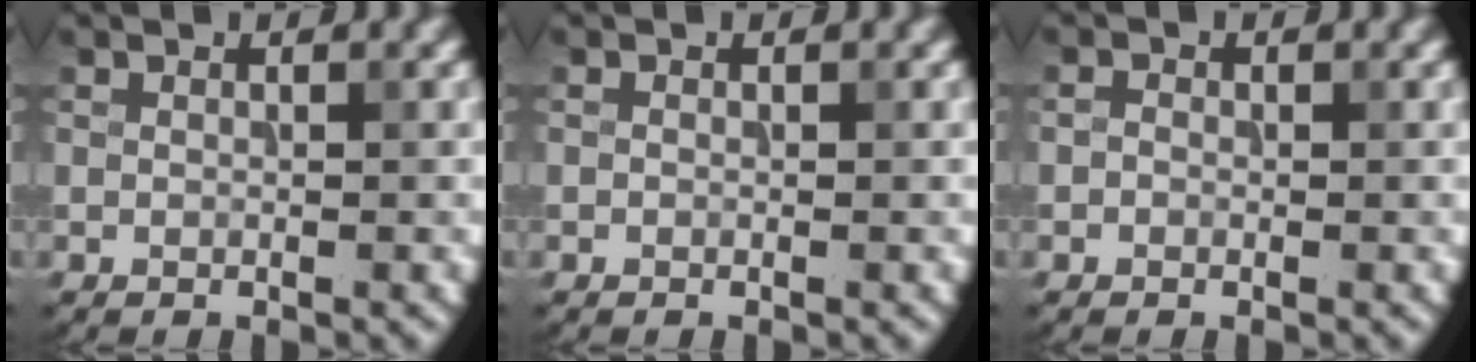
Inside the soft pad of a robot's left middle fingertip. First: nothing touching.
{"total": 0.0}
{"total": 0.7, "force": [-0.2, 0.6, 0.2], "torque": [-0.001, -0.002, -0.008]}